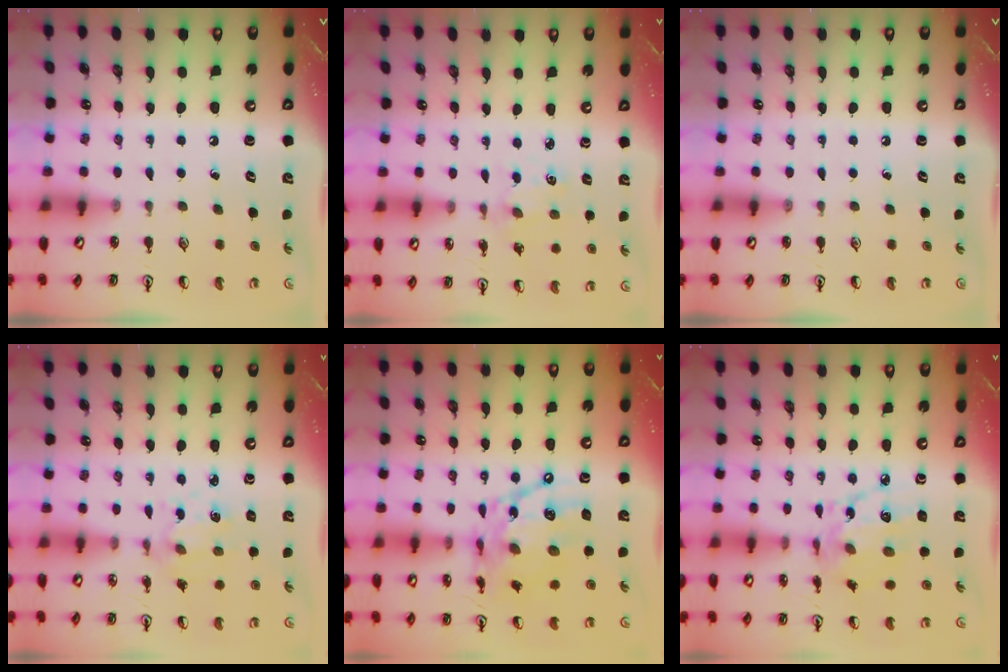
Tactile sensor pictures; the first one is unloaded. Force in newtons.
{"total": 2.1, "press": 2.1, "slide": 0.4}
{"total": 0.0}
{"total": 2.0, "press": 2.0, "slide": 0.5}
{"total": 15.2, "press": 15.2, "slide": 1.2}
{"total": 12.1, "press": 12.1, "slide": 0.8}